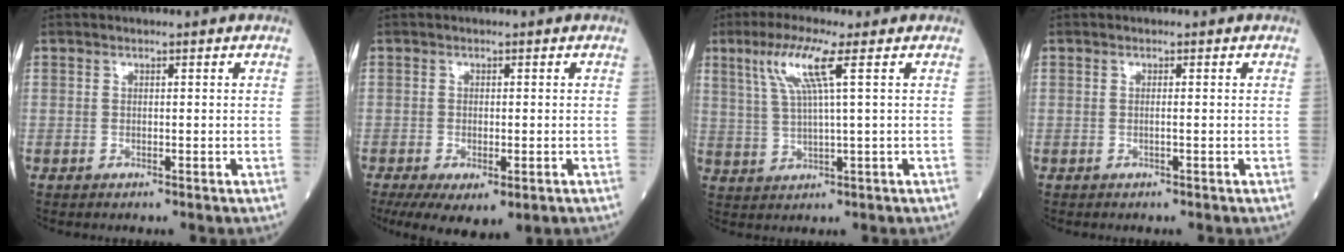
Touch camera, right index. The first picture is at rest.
{"total": 8.6, "force": [-4.6, 3.6, 6.3], "torque": [-0.110, -0.022, -0.068]}
{"total": 7.4, "force": [3.3, -0.3, 6.7], "torque": [-0.140, 0.009, 0.069]}
{"total": 0.6, "force": [-0.1, -0.1, 0.6], "torque": [-0.012, -0.001, -0.002]}